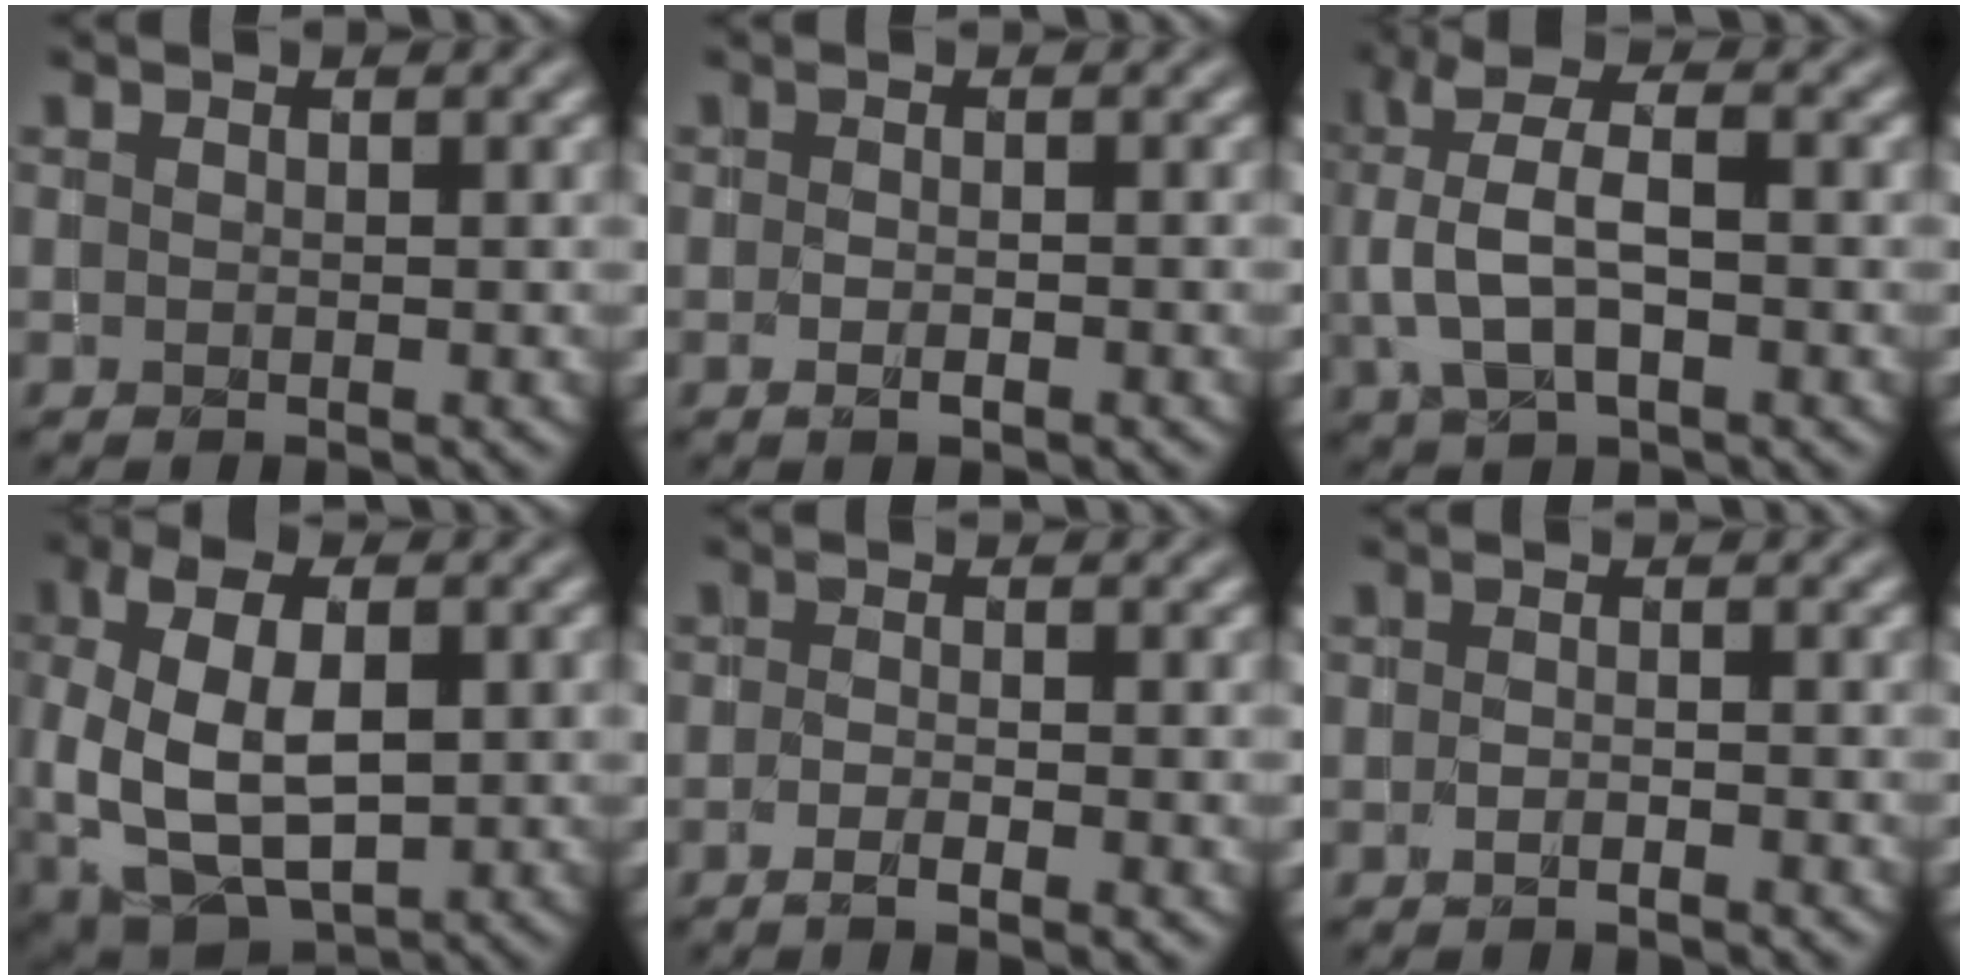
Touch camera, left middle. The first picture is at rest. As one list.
[{"total": 1.1, "force": [-0.5, 0.4, 0.9], "torque": [-0.013, -0.002, -0.007]}, {"total": 5.4, "force": [0.6, 2.6, 4.7], "torque": [-0.091, 0.011, 0.007]}, {"total": 10.6, "force": [-0.1, 6.1, 8.6], "torque": [-0.179, 0.000, 0.002]}, {"total": 2.5, "force": [-1.2, 0.6, 2.1], "torque": [-0.031, -0.004, -0.021]}, {"total": 0.9, "force": [-0.8, 0.2, 0.4], "torque": [-0.006, -0.002, -0.015]}]